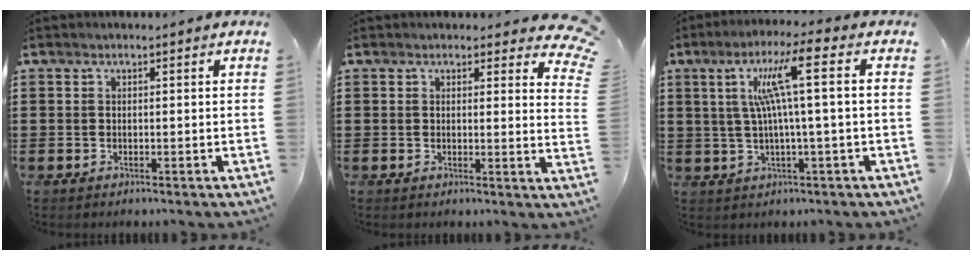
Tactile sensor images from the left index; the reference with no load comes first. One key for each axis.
{"total": 2.8, "fx": 2.3, "fy": 0.9, "fz": 1.3, "tx": -0.012, "ty": -0.013, "tz": 0.038}
{"total": 9.8, "fx": 2.2, "fy": 0.3, "fz": 9.6, "tx": -0.202, "ty": 0.002, "tz": 0.023}